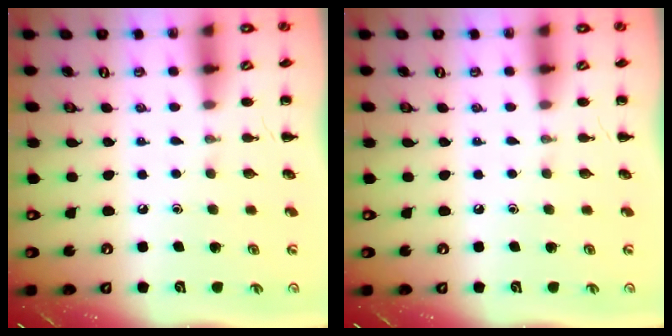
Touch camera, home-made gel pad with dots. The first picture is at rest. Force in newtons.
{"total": 0.0}